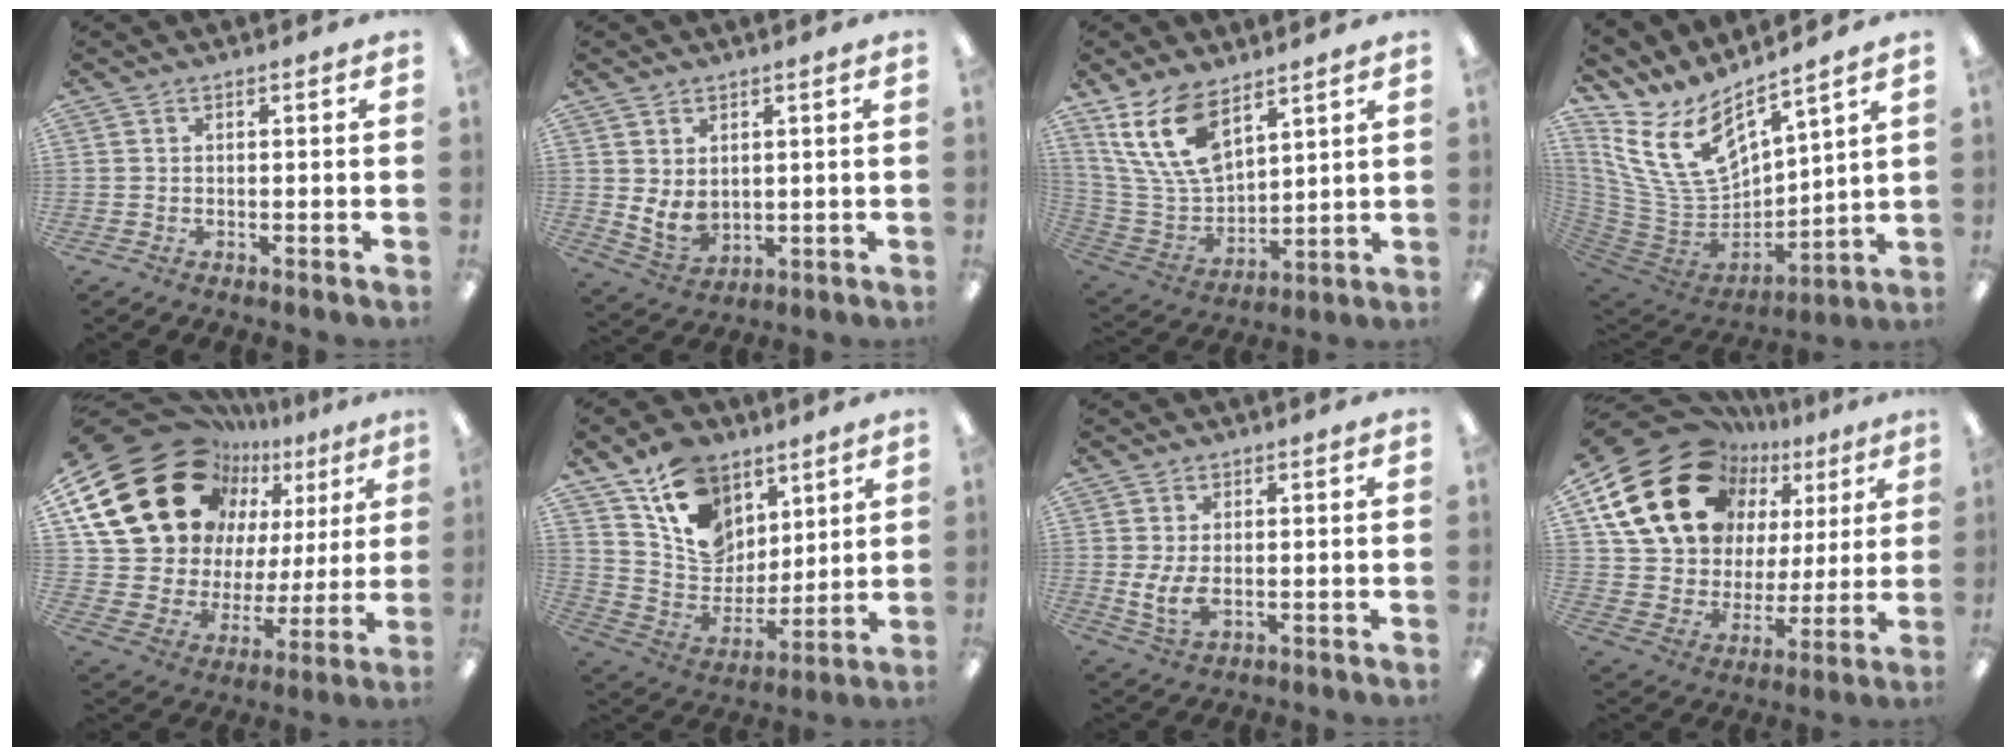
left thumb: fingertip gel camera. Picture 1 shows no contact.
{"total": 5.8, "force": [1.8, 4.3, 3.5], "torque": [-0.072, -0.019, 0.034]}
{"total": 15.9, "force": [9.4, 8.1, 10.0], "torque": [-0.233, -0.037, 0.171]}
{"total": 17.3, "force": [10.1, 9.4, 10.5], "torque": [-0.231, -0.062, 0.189]}
{"total": 26.1, "force": [14.7, 16.4, 14.1], "torque": [-0.272, -0.088, 0.282]}
{"total": 16.3, "force": [9.4, 11.7, 6.3], "torque": [-0.111, -0.052, 0.186]}
{"total": 6.0, "force": [-0.2, 3.4, 4.9], "torque": [-0.103, -0.005, -0.006]}
{"total": 24.5, "force": [13.0, 16.7, 12.2], "torque": [-0.239, -0.074, 0.250]}